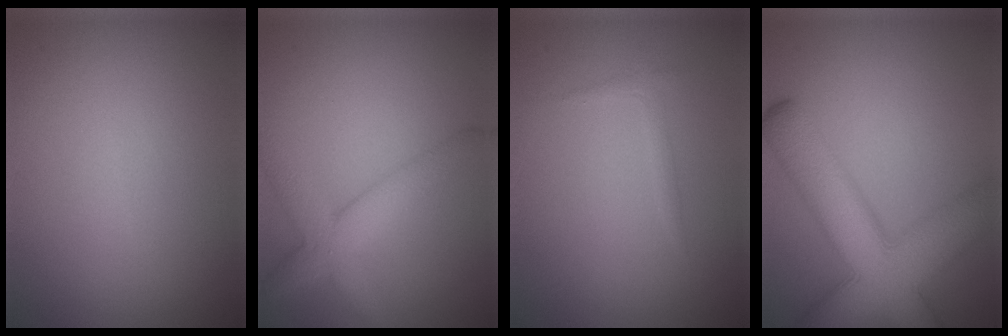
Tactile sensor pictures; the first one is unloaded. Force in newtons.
{"total": 4.6, "press": 4.6, "slide": 0.2}
{"total": 0.8, "press": 0.8, "slide": 0.1}
{"total": 10.8, "press": 10.8, "slide": 0.5}